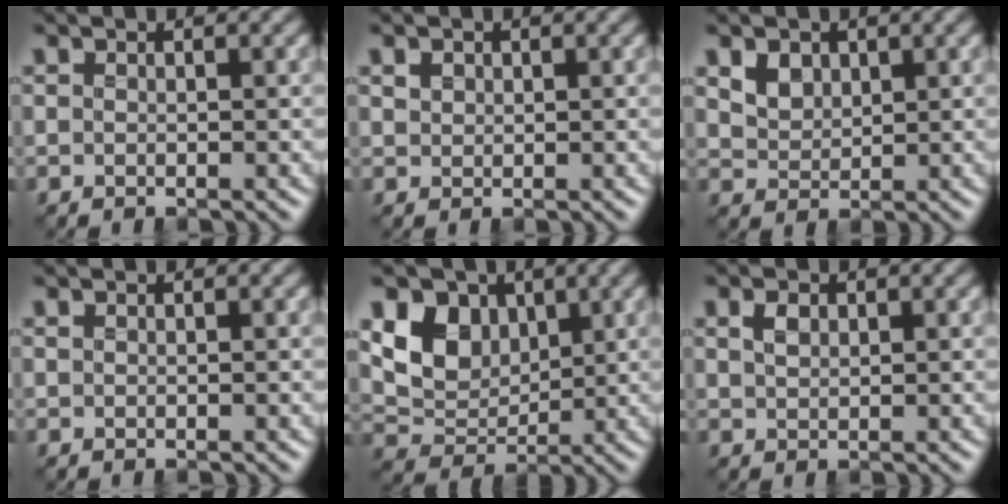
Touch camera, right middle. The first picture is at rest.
{"total": 1.0, "force": [0.5, 0.8, 0.3], "torque": [-0.010, -0.001, 0.011]}
{"total": 2.8, "force": [1.3, 2.0, 1.3], "torque": [-0.037, -0.002, 0.024]}
{"total": 0.0}
{"total": 5.6, "force": [1.8, 4.3, 3.2], "torque": [-0.061, -0.006, 0.025]}
{"total": 1.3, "force": [0.4, 0.9, 0.8], "torque": [-0.020, 0.001, 0.011]}